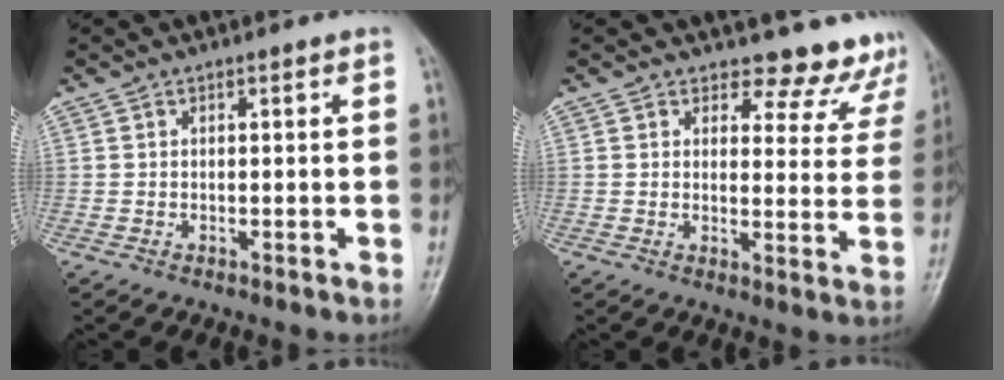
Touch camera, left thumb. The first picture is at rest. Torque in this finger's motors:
{"motor_torque": [-0.03, -0.11, -0.19, -0.24, 0.01]}